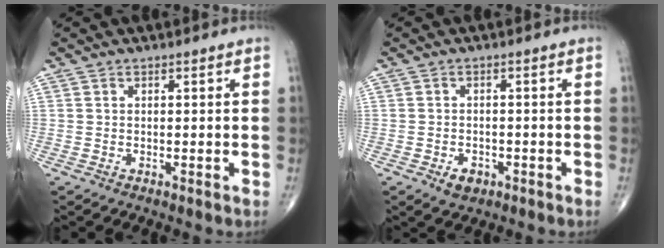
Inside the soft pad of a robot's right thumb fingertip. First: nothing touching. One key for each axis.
{"total": 3.0, "fx": -1.5, "fy": 2.0, "fz": 1.7, "tx": -0.020, "ty": 0.003, "tz": -0.019}